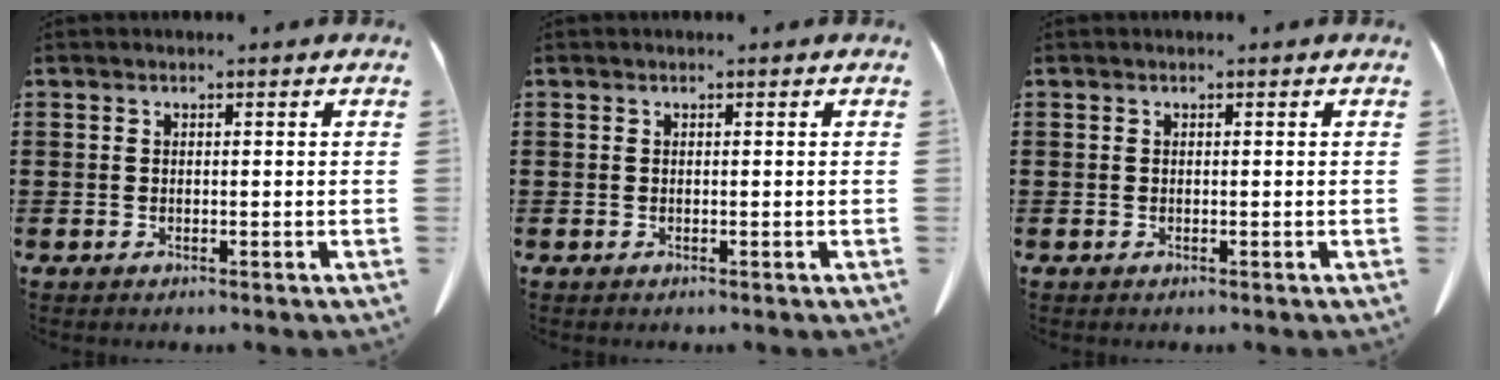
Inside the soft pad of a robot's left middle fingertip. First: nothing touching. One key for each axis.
{"total": 0.0}
{"total": 0.0}